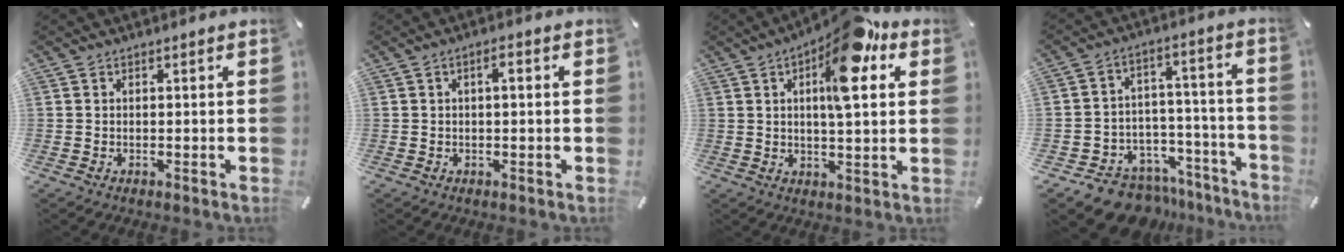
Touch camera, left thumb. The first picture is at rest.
{"total": 2.5, "force": [0.3, 0.8, 2.4], "torque": [-0.037, 0.005, 0.000]}
{"total": 14.9, "force": [6.2, 5.0, 12.5], "torque": [-0.179, -0.026, 0.096]}
{"total": 10.5, "force": [-7.9, 6.6, 2.1], "torque": [-0.022, 0.051, -0.132]}